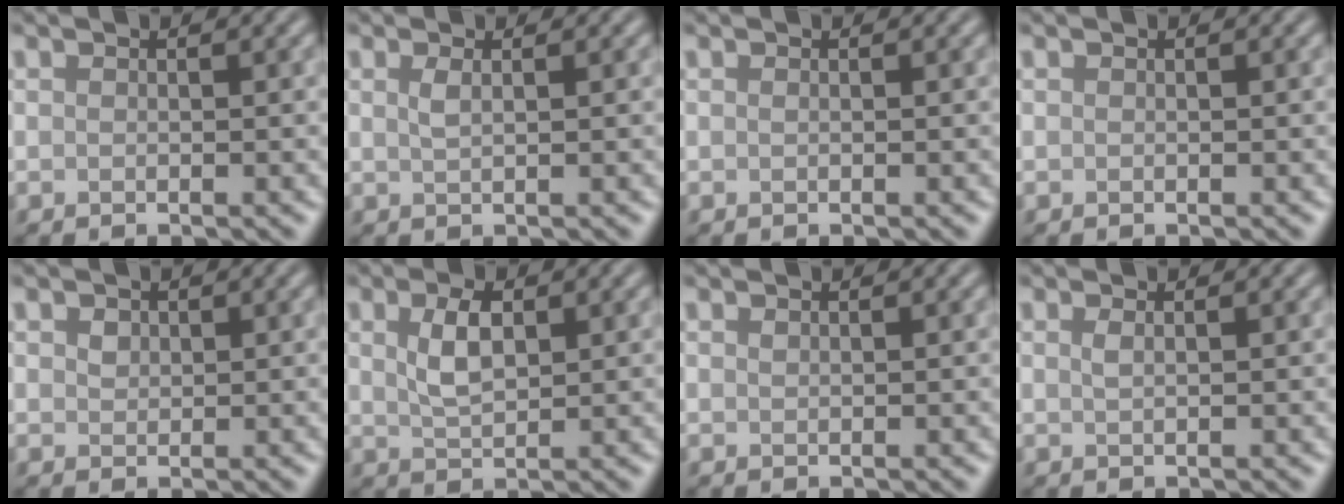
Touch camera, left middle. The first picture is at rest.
{"total": 1.2, "force": [0.5, 0.4, 1.0], "torque": [-0.018, 0.003, 0.008]}
{"total": 0.0}
{"total": 0.0}
{"total": 1.0, "force": [0.5, 0.8, 0.4], "torque": [-0.009, -0.001, 0.009]}
{"total": 3.3, "force": [1.0, 1.7, 2.6], "torque": [-0.058, 0.001, 0.023]}
{"total": 0.0}
{"total": 0.9, "force": [0.4, 0.3, 0.7], "torque": [-0.012, 0.003, 0.006]}